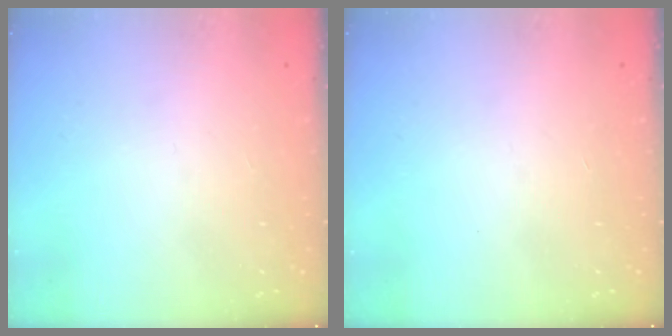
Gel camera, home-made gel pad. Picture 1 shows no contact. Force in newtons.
{"total": 0.0}